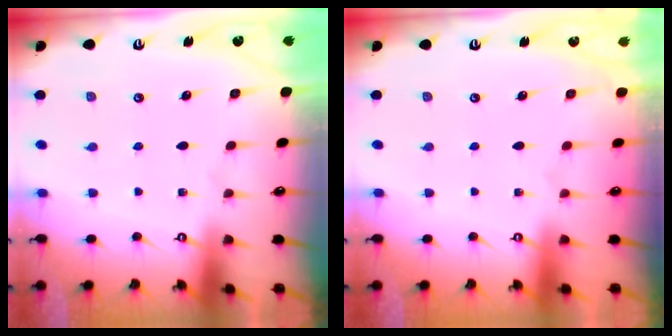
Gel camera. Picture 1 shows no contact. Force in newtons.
{"total": 0.0}